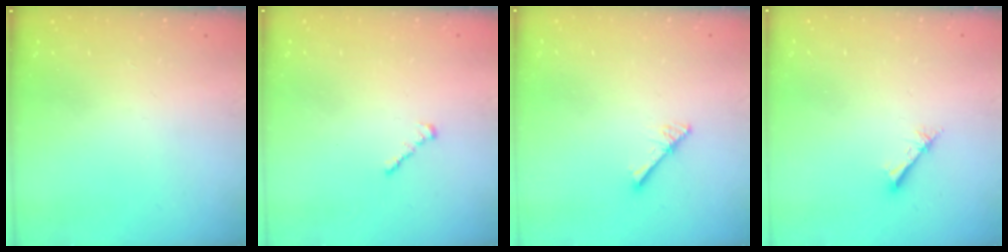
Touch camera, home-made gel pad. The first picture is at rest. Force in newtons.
{"total": 1.4, "press": 1.3, "slide": 0.5}
{"total": 2.9, "press": 2.9, "slide": 0.2}
{"total": 2.4, "press": 2.4, "slide": 0.3}